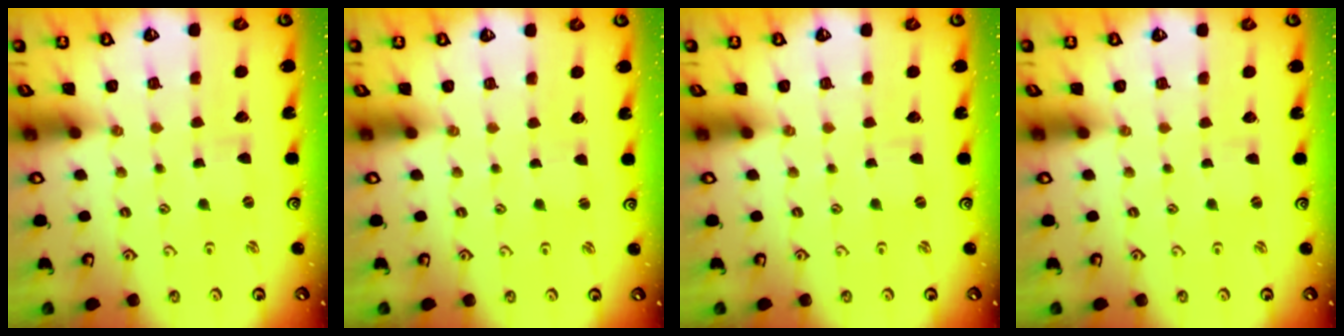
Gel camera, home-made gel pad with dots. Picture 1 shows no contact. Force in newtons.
{"total": 1.1, "press": 1.1, "slide": 0.1}
{"total": 0.0}
{"total": 0.0}